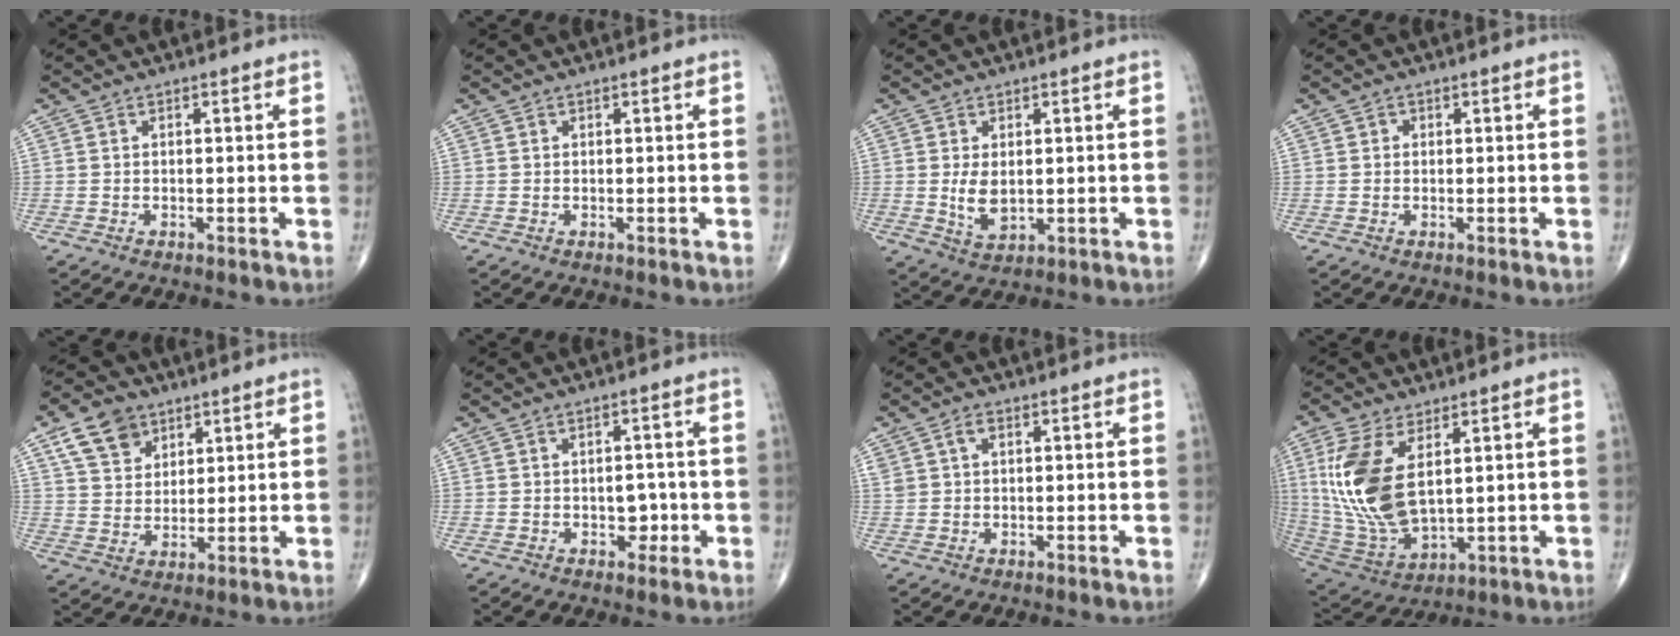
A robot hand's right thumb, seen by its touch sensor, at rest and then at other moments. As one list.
[{"total": 0.0}, {"total": 4.6, "force": [0.3, 2.7, 3.7], "torque": [-0.064, -0.014, 0.015]}, {"total": 0.6, "force": [0.1, 0.6, 0.1], "torque": [0.002, 0.001, 0.002]}, {"total": 8.8, "force": [5.0, 6.1, 3.9], "torque": [-0.050, -0.020, 0.094]}, {"total": 2.0, "force": [-0.5, 1.5, 1.2], "torque": [-0.002, 0.004, -0.008]}, {"total": 2.3, "force": [0.9, 1.6, 1.5], "torque": [-0.029, 0.010, 0.022]}, {"total": 16.2, "force": [4.0, 8.0, 13.5], "torque": [-0.289, -0.020, 0.094]}]